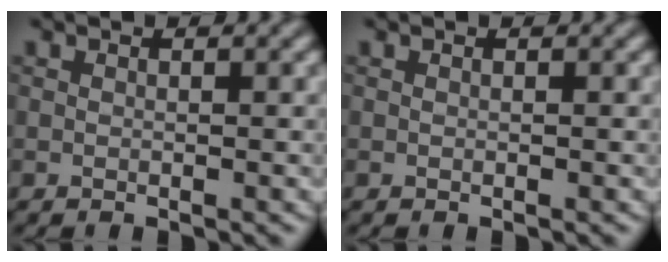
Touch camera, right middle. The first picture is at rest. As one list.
[{"total": 0.0}]